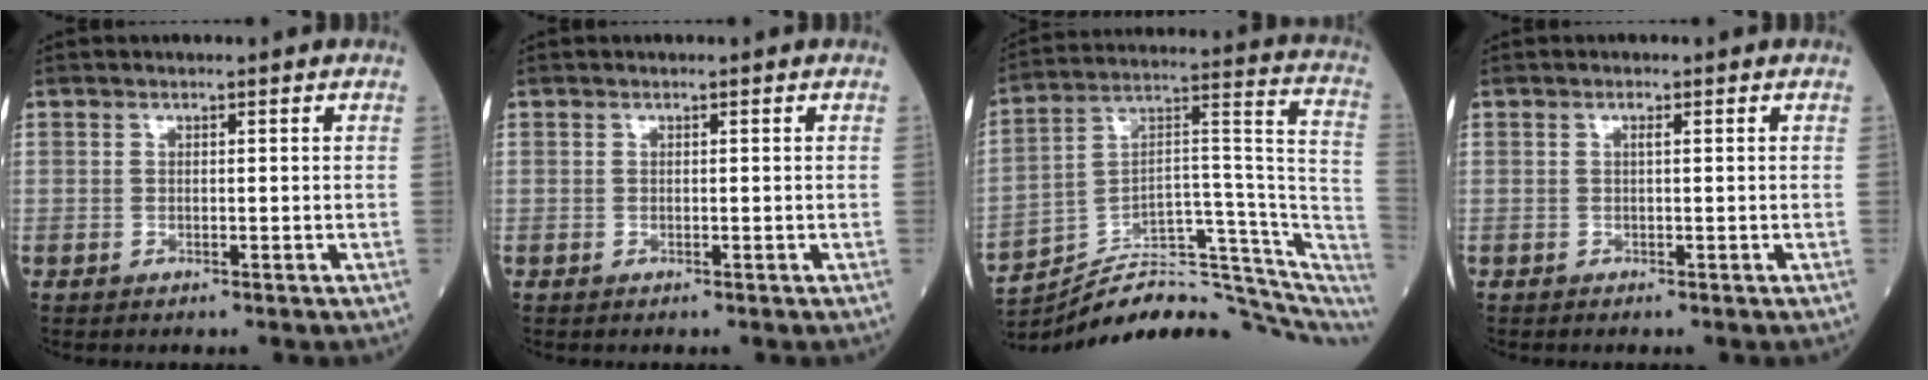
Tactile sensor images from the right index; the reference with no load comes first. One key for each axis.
{"total": 0.0}
{"total": 21.8, "fx": -18.6, "fy": 5.1, "fz": 10.2, "tx": -0.112, "ty": 0.062, "tz": -0.273}
{"total": 0.7, "fx": 0.2, "fy": 0.1, "fz": 0.6, "tx": -0.014, "ty": 0.002, "tz": 0.003}